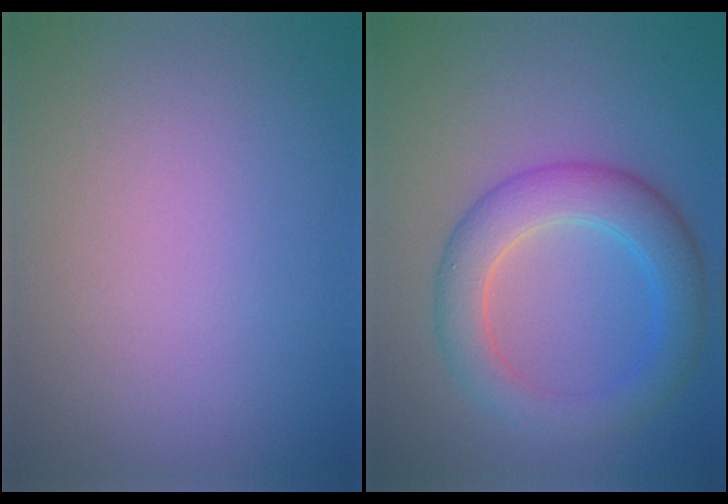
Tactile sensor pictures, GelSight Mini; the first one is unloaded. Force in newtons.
{"total": 5.2, "press": 5.2, "slide": 0.1}